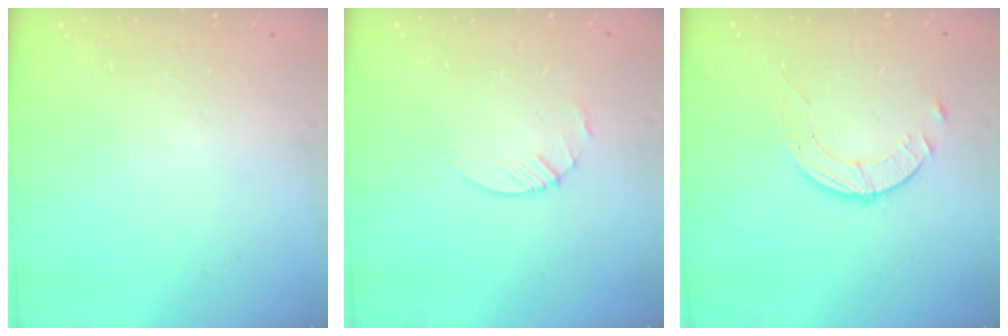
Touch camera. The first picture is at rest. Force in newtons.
{"total": 3.0, "press": 2.9, "slide": 0.3}
{"total": 3.9, "press": 3.9, "slide": 0.4}